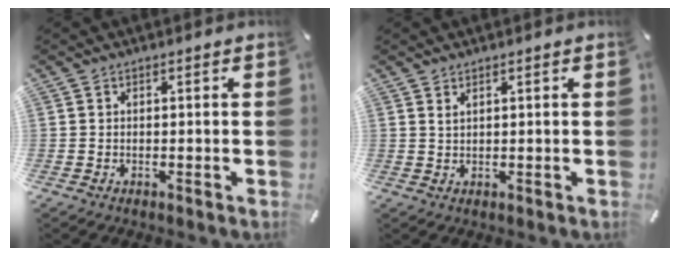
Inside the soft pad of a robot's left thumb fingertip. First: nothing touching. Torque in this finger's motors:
{"motor_torque": [-0.10, 0.10, -0.03, 0.00, -0.07]}